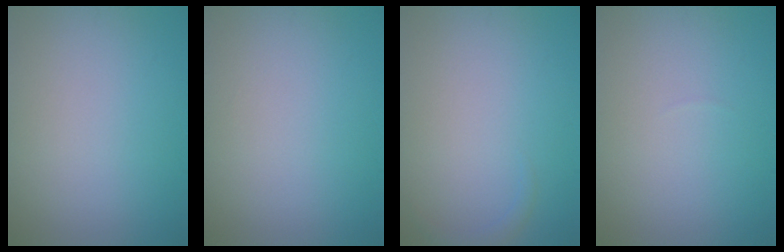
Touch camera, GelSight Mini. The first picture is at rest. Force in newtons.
{"total": 0.0}
{"total": 0.8, "press": 0.8, "slide": 0.0}
{"total": 0.0}